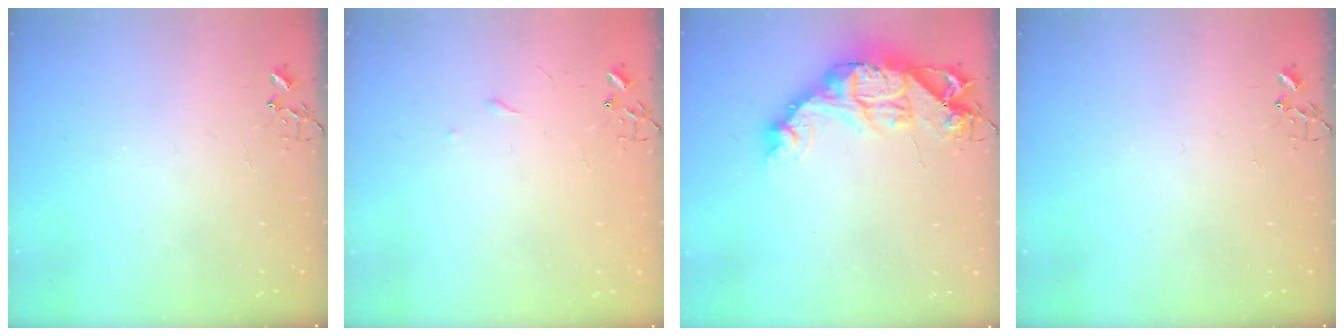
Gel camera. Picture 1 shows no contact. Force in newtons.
{"total": 3.5, "press": 3.5, "slide": 0.5}
{"total": 15.7, "press": 15.6, "slide": 1.6}
{"total": 0.0}